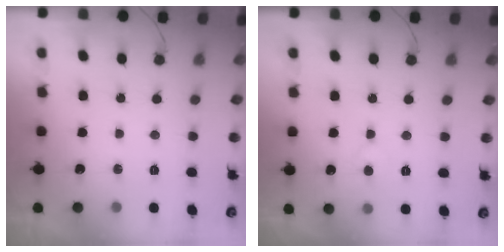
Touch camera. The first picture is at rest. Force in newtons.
{"total": 4.6, "press": 4.6, "slide": 0.5}